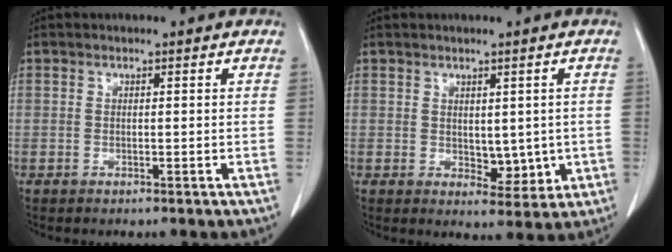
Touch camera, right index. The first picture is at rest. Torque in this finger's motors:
{"motor_torque": [0.18, -0.02, 0.04, 0.01]}